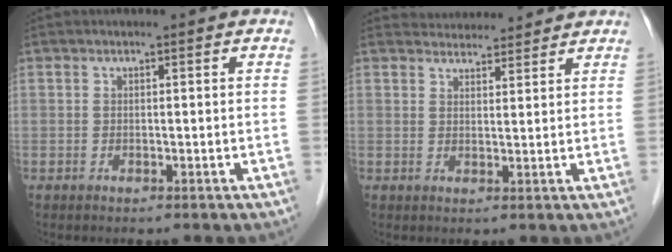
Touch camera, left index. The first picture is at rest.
{"total": 6.0, "force": [5.8, 1.4, 0.4], "torque": [-0.006, 0.021, 0.077]}